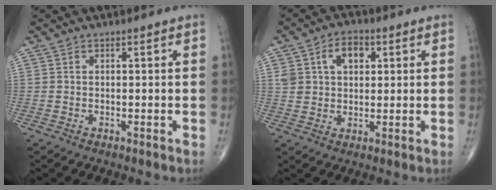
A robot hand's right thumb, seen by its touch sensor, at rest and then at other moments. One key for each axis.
{"total": 7.6, "fx": 2.6, "fy": 5.3, "fz": 4.8, "tx": -0.053, "ty": 0.003, "tz": 0.043}